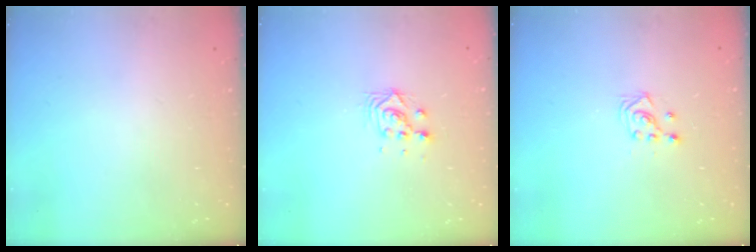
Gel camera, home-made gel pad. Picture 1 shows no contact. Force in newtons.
{"total": 4.8, "press": 4.8, "slide": 0.1}
{"total": 3.0, "press": 2.8, "slide": 1.0}